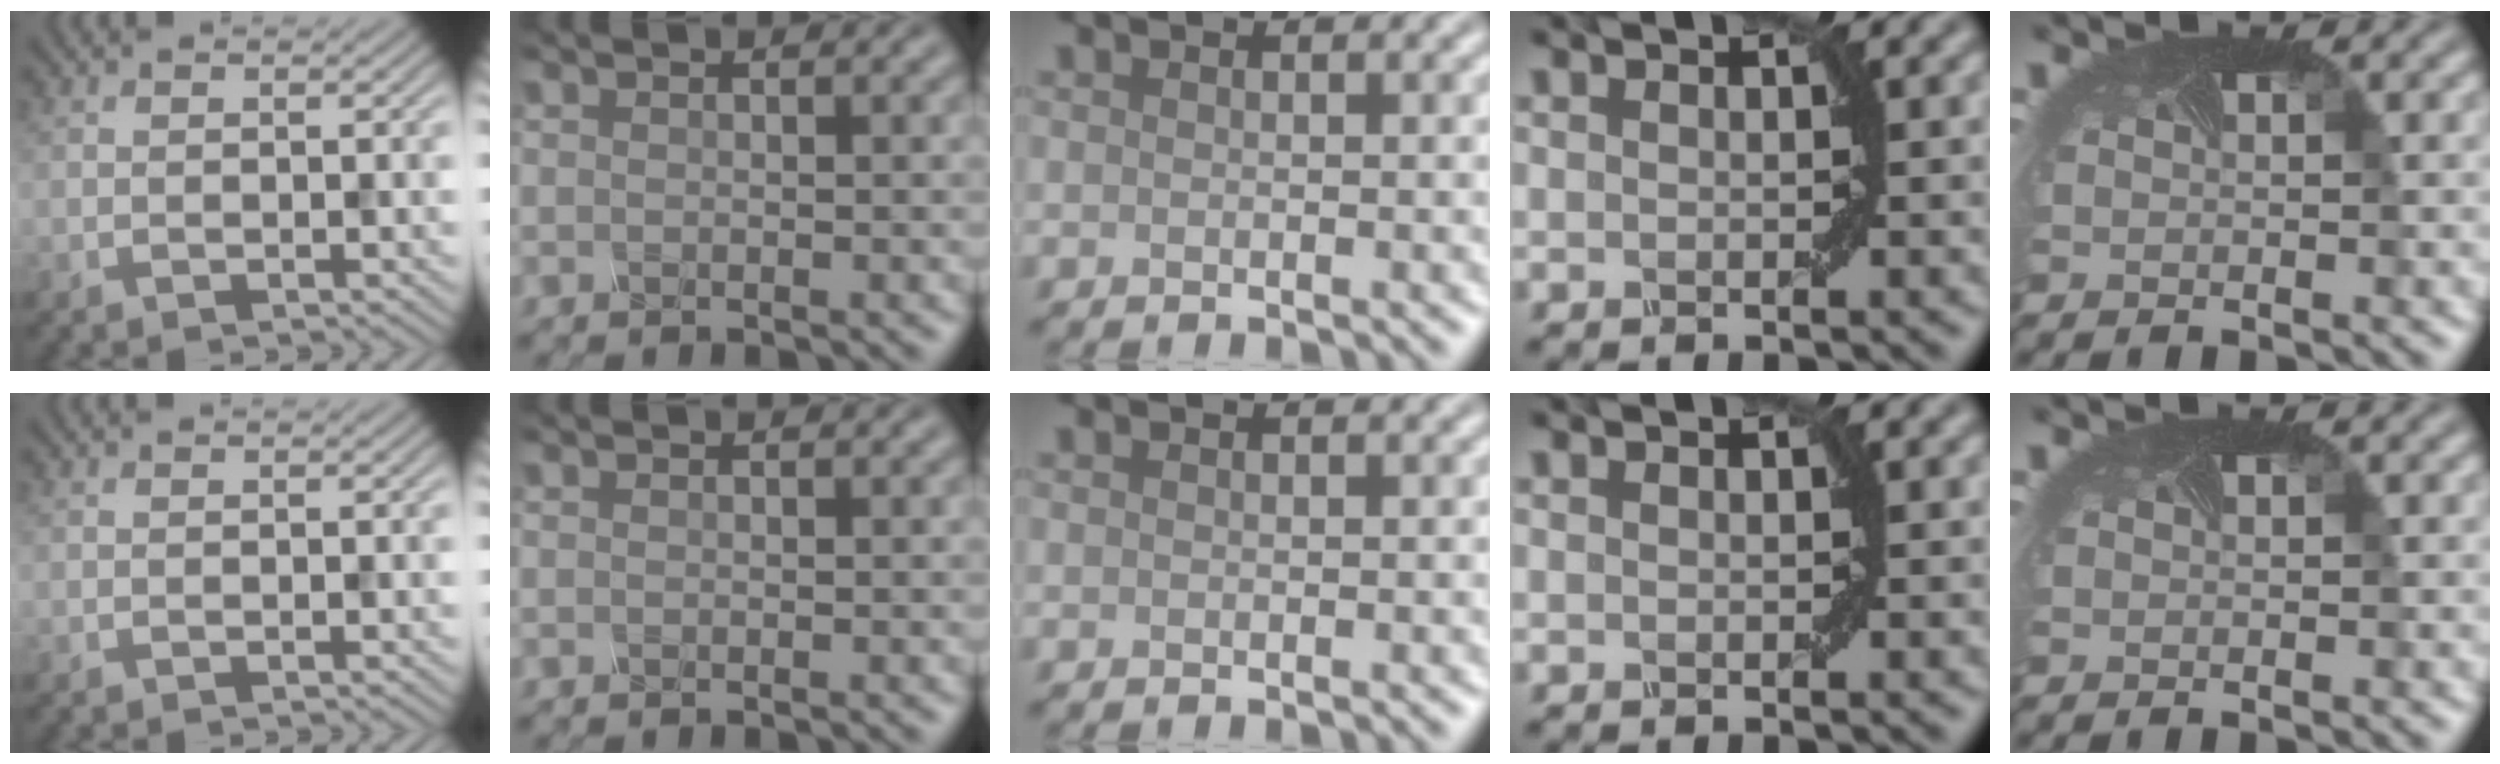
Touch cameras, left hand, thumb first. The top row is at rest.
{}